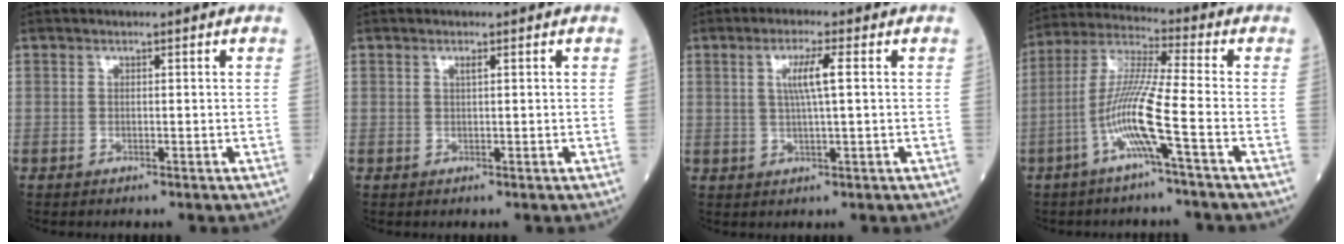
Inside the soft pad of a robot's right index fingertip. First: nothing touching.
{"total": 0.8, "force": [0.5, 0.0, 0.7], "torque": [-0.012, -0.001, 0.008]}
{"total": 4.8, "force": [1.1, -0.1, 4.7], "torque": [-0.086, 0.001, 0.022]}
{"total": 10.5, "force": [-3.8, -0.9, 9.7], "torque": [-0.199, 0.002, -0.080]}